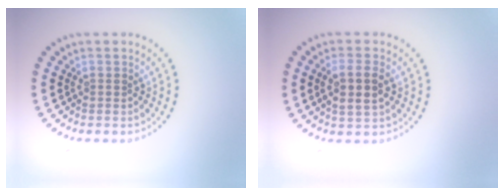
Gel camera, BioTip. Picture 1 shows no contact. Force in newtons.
{"total": 2.8, "press": 2.7, "slide": 0.8}